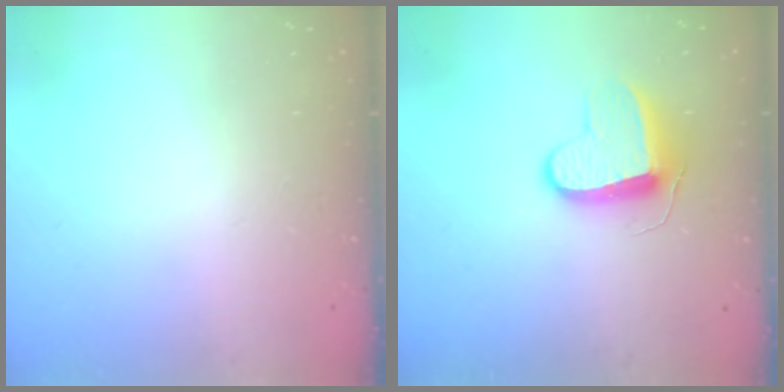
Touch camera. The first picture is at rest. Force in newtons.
{"total": 10.2, "press": 10.2, "slide": 0.3}